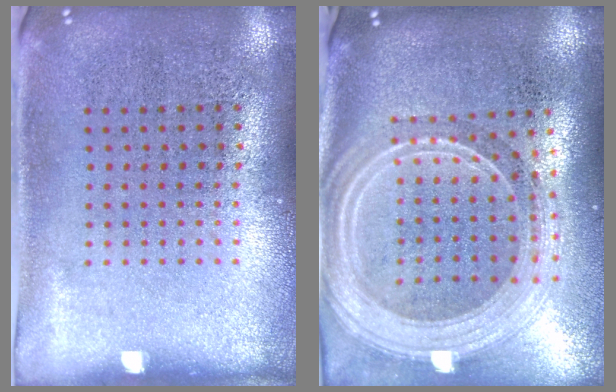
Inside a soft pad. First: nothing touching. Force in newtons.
{"total": 2.8, "press": 2.3, "slide": 1.5}